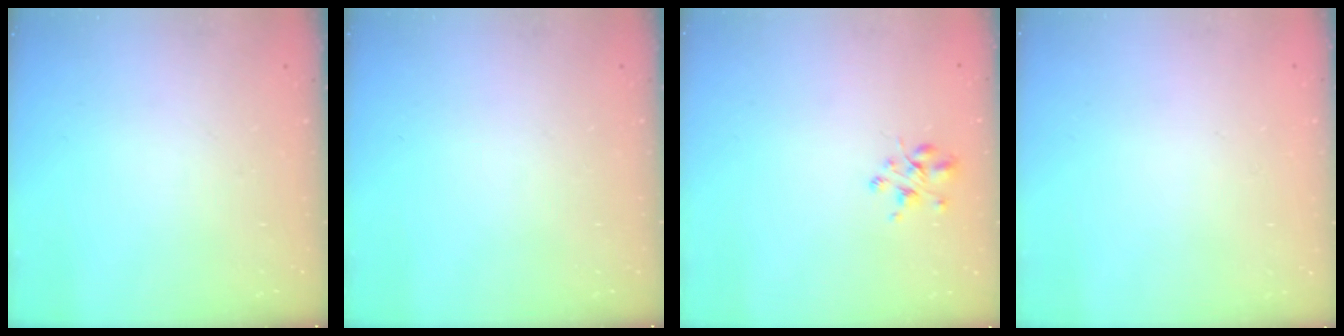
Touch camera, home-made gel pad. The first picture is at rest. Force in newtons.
{"total": 0.0}
{"total": 3.1, "press": 3.1, "slide": 0.5}
{"total": 1.9, "press": 1.9, "slide": 0.2}